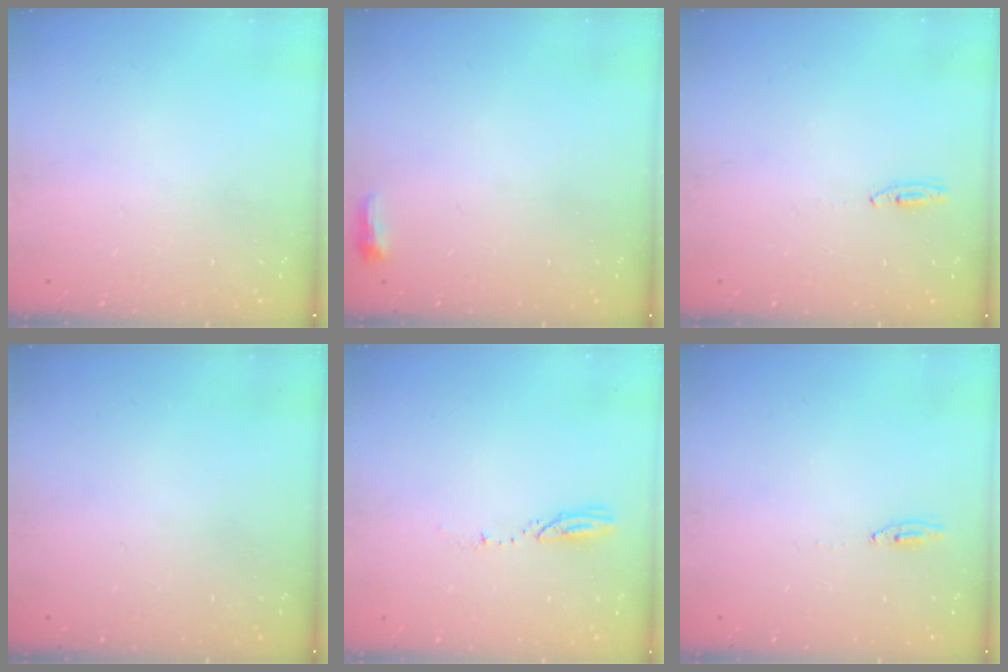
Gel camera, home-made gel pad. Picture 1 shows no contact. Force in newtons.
{"total": 3.6, "press": 3.4, "slide": 1.0}
{"total": 2.7, "press": 2.5, "slide": 1.0}
{"total": 0.0}
{"total": 3.1, "press": 3.1, "slide": 0.3}
{"total": 2.0, "press": 2.0, "slide": 0.2}